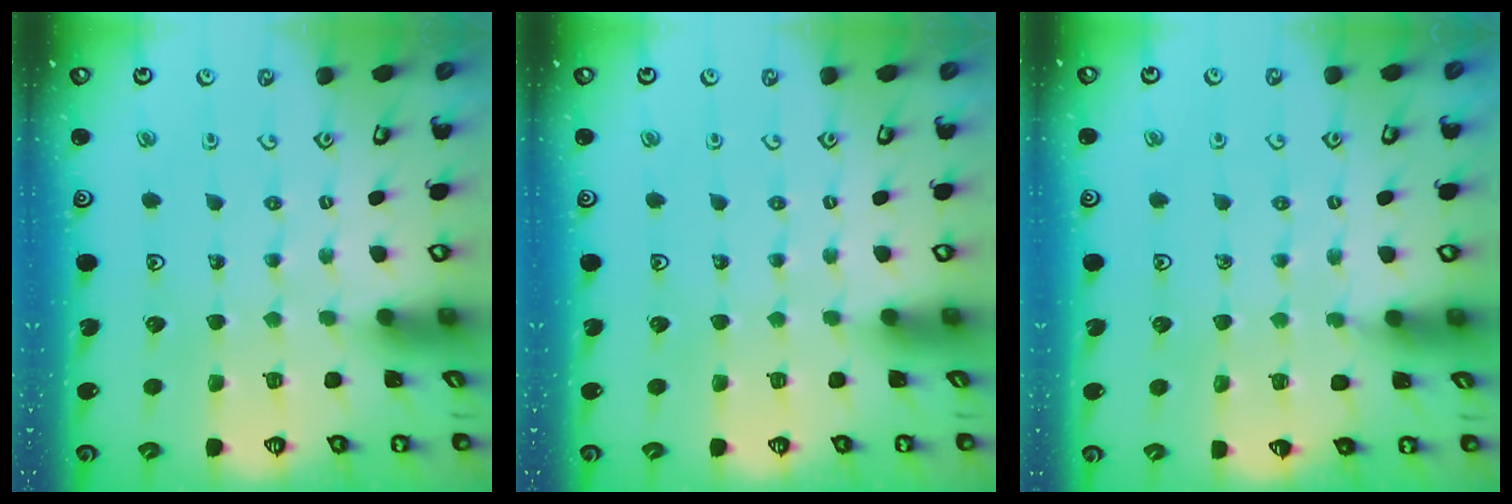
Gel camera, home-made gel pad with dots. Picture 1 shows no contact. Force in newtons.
{"total": 0.0}
{"total": 4.2, "press": 4.1, "slide": 0.5}